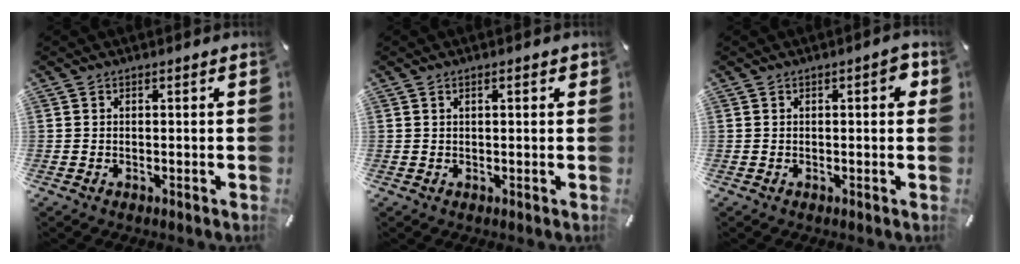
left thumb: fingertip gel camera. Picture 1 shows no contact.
{"total": 1.7, "force": [0.6, 0.6, 1.5], "torque": [-0.031, 0.004, 0.008]}
{"total": 3.2, "force": [0.5, 1.3, 2.9], "torque": [-0.041, 0.005, 0.002]}